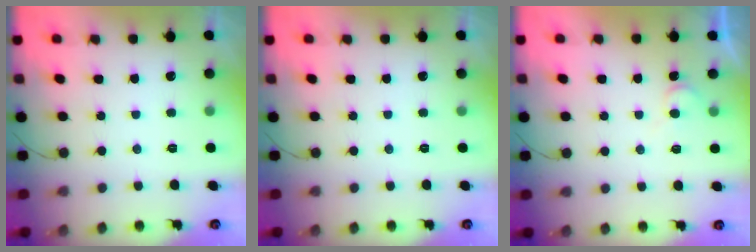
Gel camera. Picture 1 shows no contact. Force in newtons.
{"total": 0.0}
{"total": 4.4, "press": 4.3, "slide": 0.3}